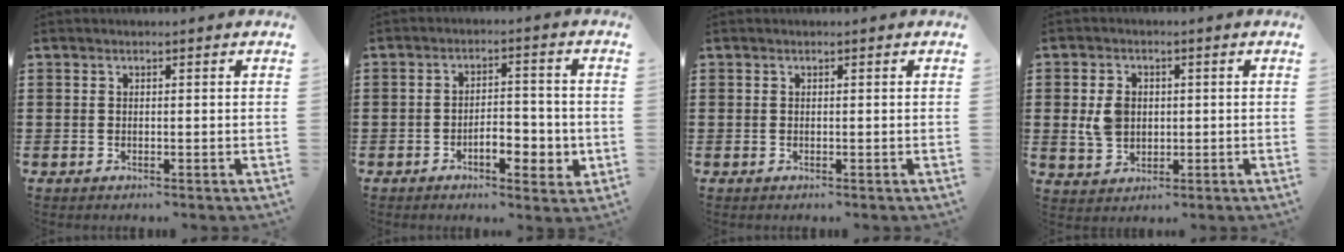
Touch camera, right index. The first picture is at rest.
{"total": 5.8, "force": [-2.1, 2.6, 4.8], "torque": [-0.064, 0.004, -0.041]}
{"total": 0.0}
{"total": 4.8, "force": [0.3, 3.5, 3.3], "torque": [-0.085, 0.006, 0.000]}